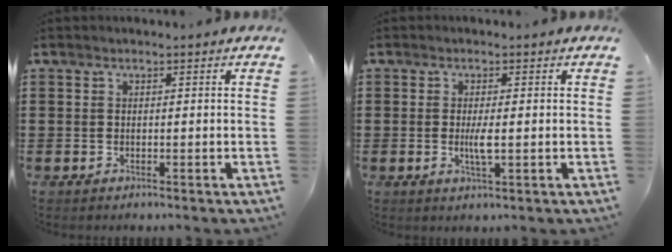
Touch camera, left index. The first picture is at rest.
{"total": 3.0, "force": [-0.2, 0.4, 3.0], "torque": [-0.060, -0.008, -0.005]}